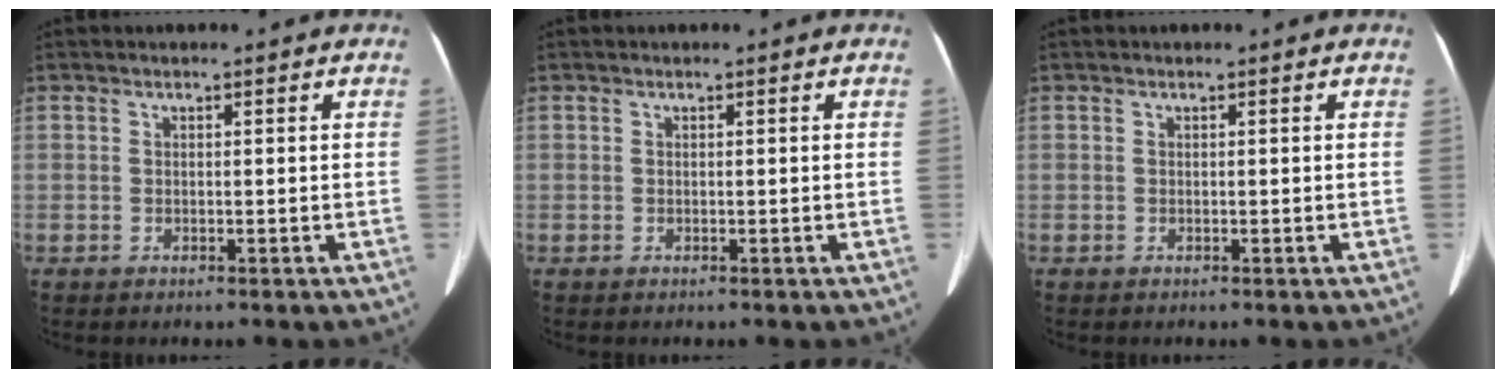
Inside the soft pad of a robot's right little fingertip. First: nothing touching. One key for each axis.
{"total": 0.0}
{"total": 0.0}